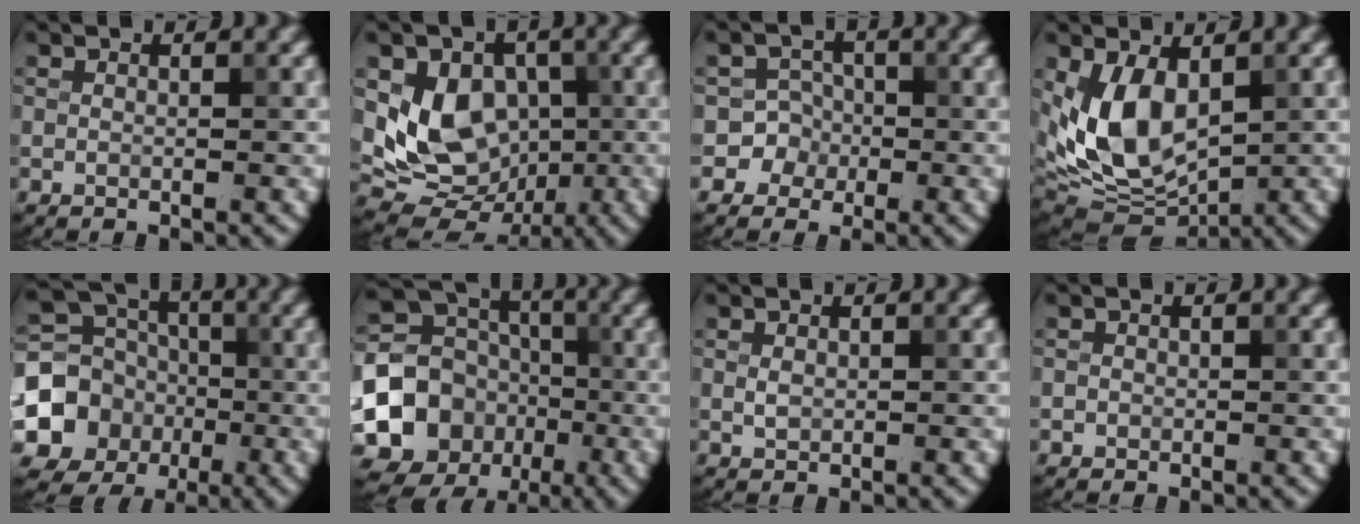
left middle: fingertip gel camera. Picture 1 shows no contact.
{"total": 7.6, "force": [0.3, 6.2, 4.5], "torque": [-0.076, -0.016, 0.009]}
{"total": 3.8, "force": [-1.3, 3.6, 0.0], "torque": [0.031, 0.009, -0.035]}
{"total": 7.8, "force": [0.9, 4.8, 6.1], "torque": [-0.130, -0.010, 0.020]}
{"total": 9.5, "force": [-2.1, 8.5, 3.5], "torque": [-0.068, -0.019, -0.058]}
{"total": 14.5, "force": [-3.6, 13.1, 5.0], "torque": [-0.115, -0.017, -0.077]}
{"total": 1.0, "force": [0.1, 0.7, 0.6], "torque": [-0.014, 0.000, 0.003]}
{"total": 0.6, "force": [-0.1, 0.5, 0.0], "torque": [0.004, -0.004, -0.002]}